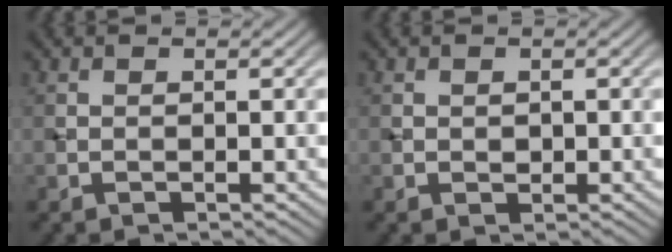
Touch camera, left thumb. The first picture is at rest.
{"total": 0.7, "force": [0.0, 0.6, 0.4], "torque": [-0.006, -0.003, -0.002]}